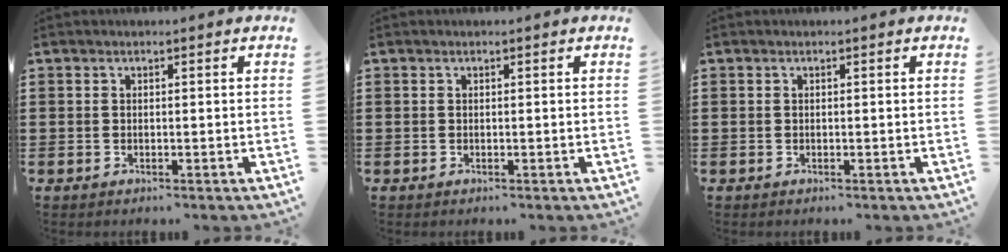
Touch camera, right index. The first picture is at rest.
{"total": 0.0}
{"total": 0.0}